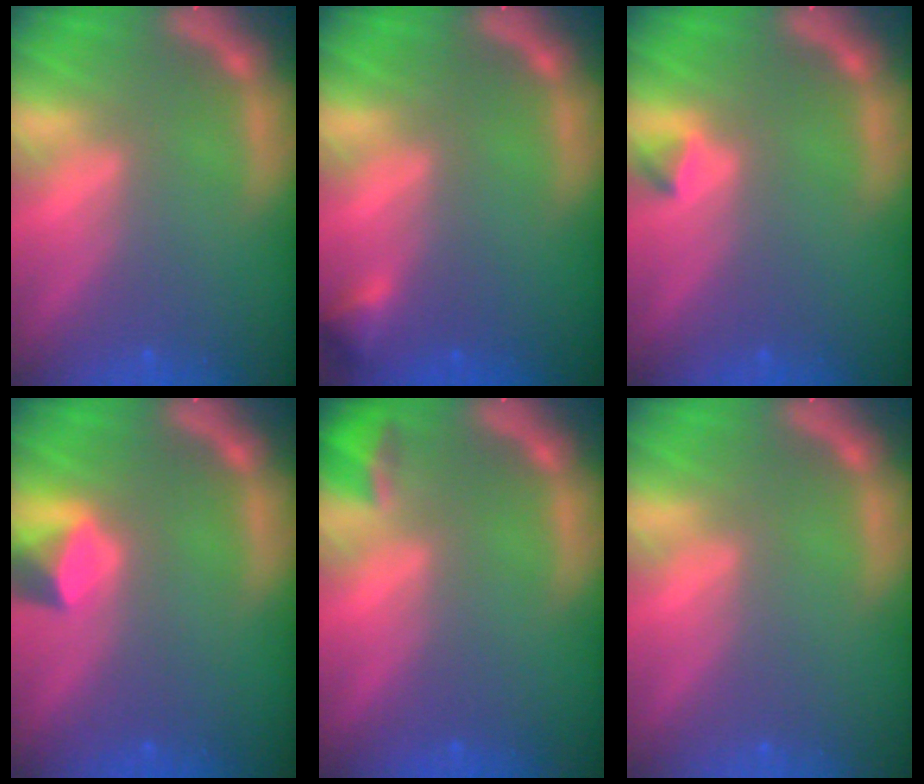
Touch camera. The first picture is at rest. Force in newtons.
{"total": 1.4}
{"total": 0.9}
{"total": 2.4}
{"total": 1.9}
{"total": 0.0}